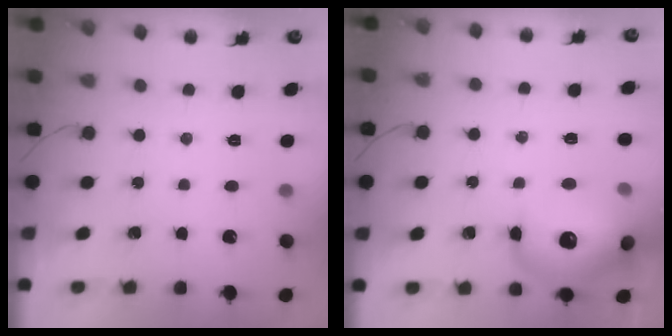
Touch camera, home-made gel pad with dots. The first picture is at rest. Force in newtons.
{"total": 18.5, "press": 18.4, "slide": 2.3}